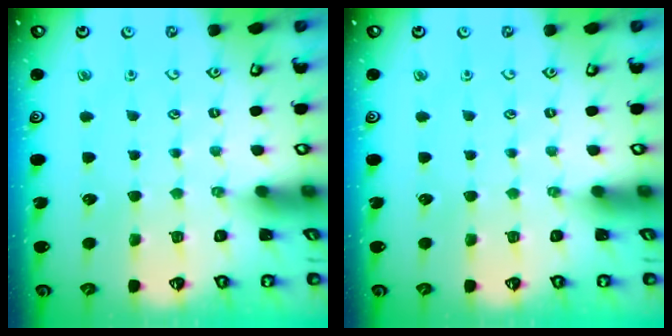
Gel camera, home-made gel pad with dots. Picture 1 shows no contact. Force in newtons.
{"total": 0.0}